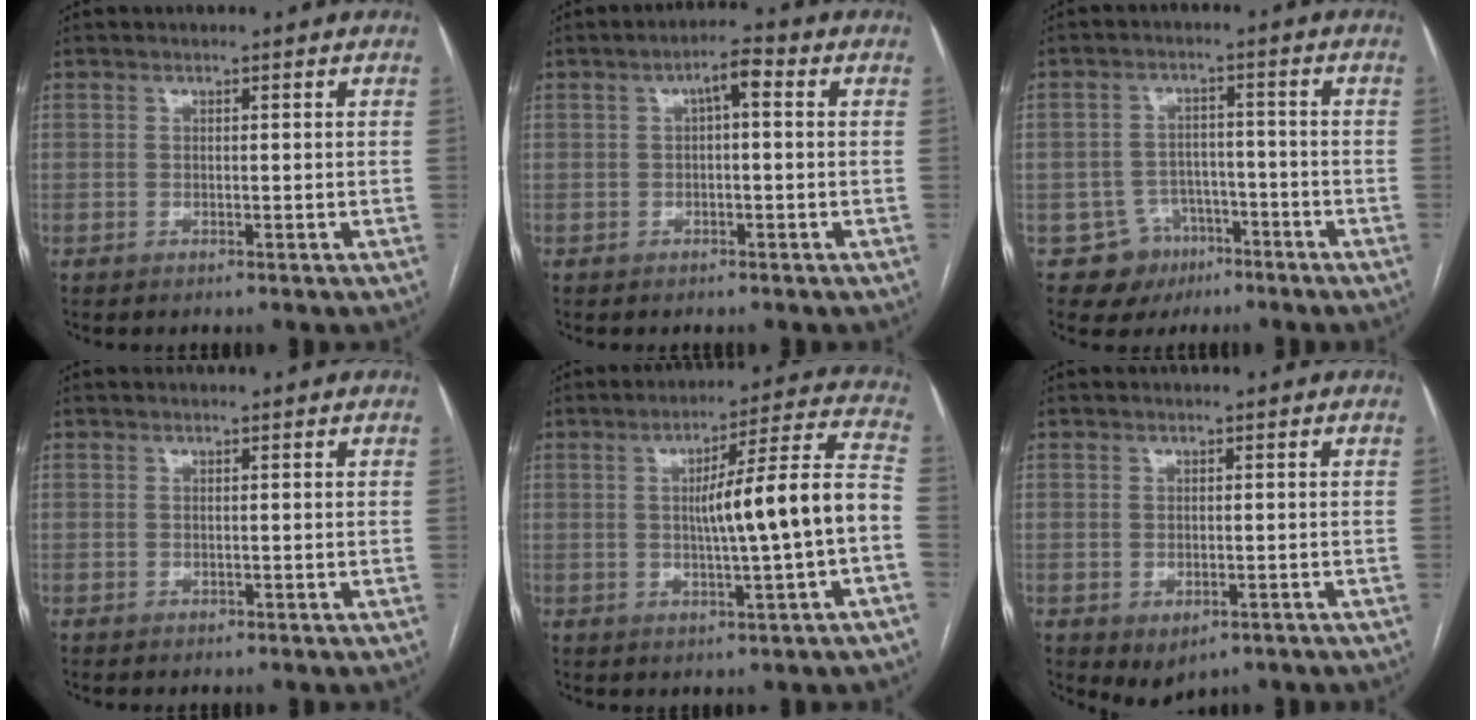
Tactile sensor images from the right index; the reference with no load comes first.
{"total": 3.5, "force": [0.7, 0.9, 3.3], "torque": [-0.055, 0.017, 0.010]}
{"total": 6.2, "force": [-3.3, 5.2, 0.2], "torque": [0.006, 0.012, -0.045]}
{"total": 0.0}
{"total": 13.1, "force": [-1.4, -0.3, 13.1], "torque": [-0.190, 0.019, -0.020]}
{"total": 3.1, "force": [-1.4, 2.0, 2.0], "torque": [-0.027, -0.005, -0.004]}